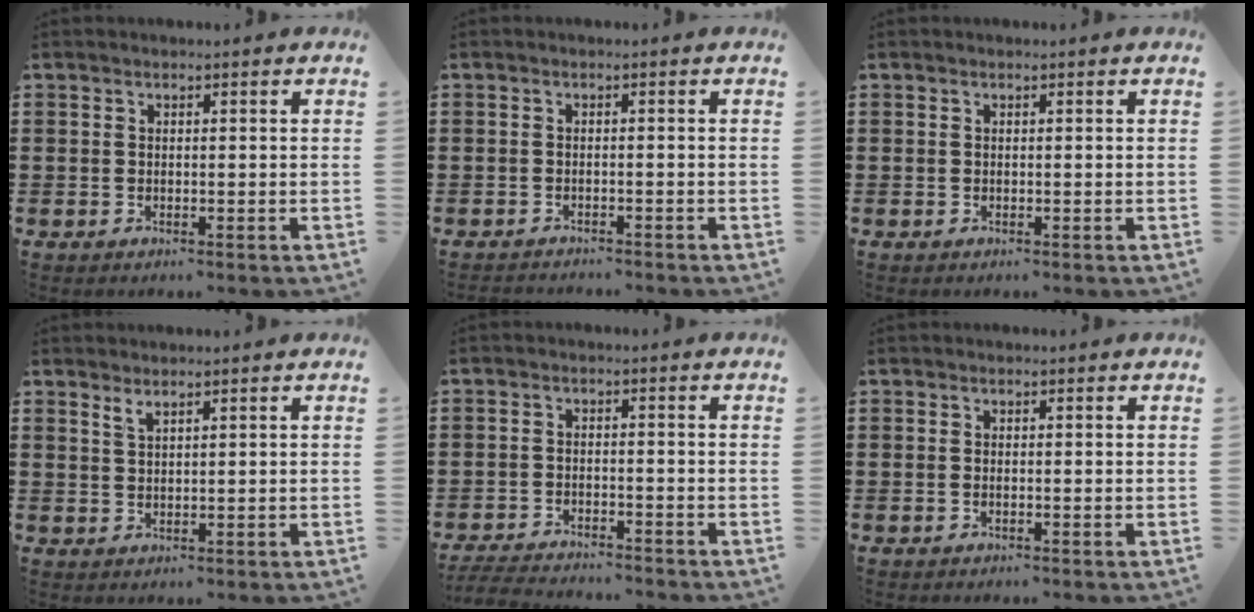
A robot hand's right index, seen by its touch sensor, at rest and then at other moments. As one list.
[{"total": 1.4, "force": [-1.4, -0.1, -0.1], "torque": [-0.002, -0.001, -0.029]}, {"total": 0.0}, {"total": 1.4, "force": [1.2, 0.3, 0.8], "torque": [-0.017, 0.000, 0.021]}, {"total": 3.9, "force": [-3.9, 0.0, 0.2], "torque": [-0.013, -0.005, -0.083]}, {"total": 0.0}]